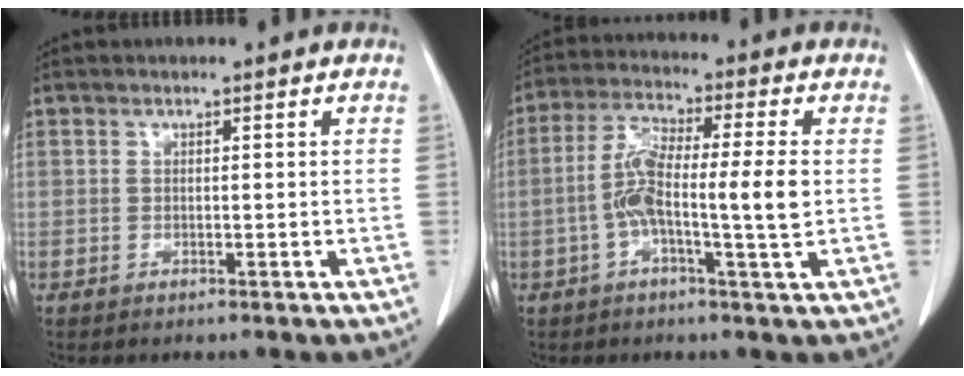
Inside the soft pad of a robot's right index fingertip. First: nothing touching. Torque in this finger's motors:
{"motor_torque": [0.42, 0.15, 0.49, 0.12]}